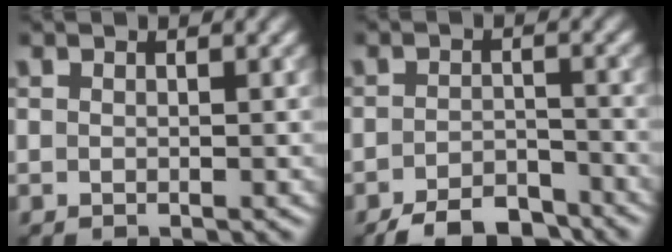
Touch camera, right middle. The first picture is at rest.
{"total": 5.6, "force": [-4.6, 2.0, 2.5], "torque": [-0.034, -0.005, -0.074]}